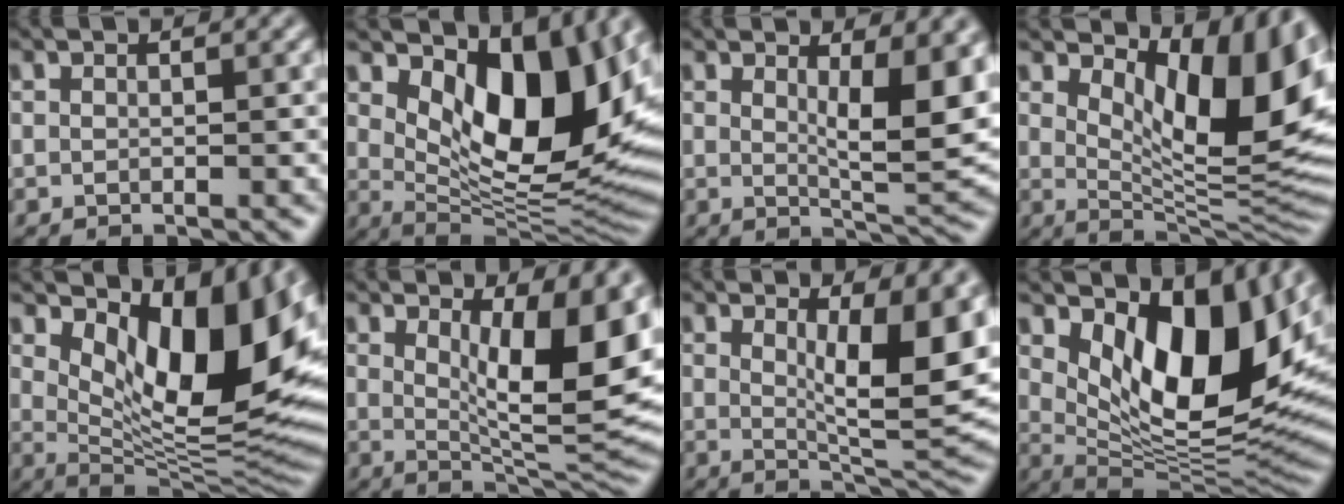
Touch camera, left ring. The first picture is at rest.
{"total": 12.2, "force": [3.9, 5.9, 9.9], "torque": [-0.139, -0.011, 0.067]}
{"total": 6.8, "force": [1.7, 1.8, 6.4], "torque": [-0.087, -0.015, 0.034]}
{"total": 11.9, "force": [4.1, 4.6, 10.2], "torque": [-0.139, -0.011, 0.073]}
{"total": 11.8, "force": [4.0, 4.9, 10.1], "torque": [-0.142, -0.015, 0.074]}
{"total": 11.2, "force": [2.8, 3.6, 10.2], "torque": [-0.129, -0.017, 0.048]}
{"total": 9.2, "force": [2.2, 2.7, 8.5], "torque": [-0.119, -0.014, 0.040]}
{"total": 12.5, "force": [3.9, 5.9, 10.3], "torque": [-0.150, -0.017, 0.072]}